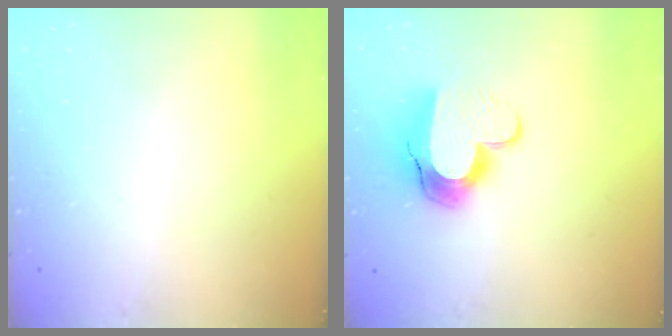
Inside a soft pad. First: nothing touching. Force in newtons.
{"total": 12.7, "press": 12.7, "slide": 0.9}